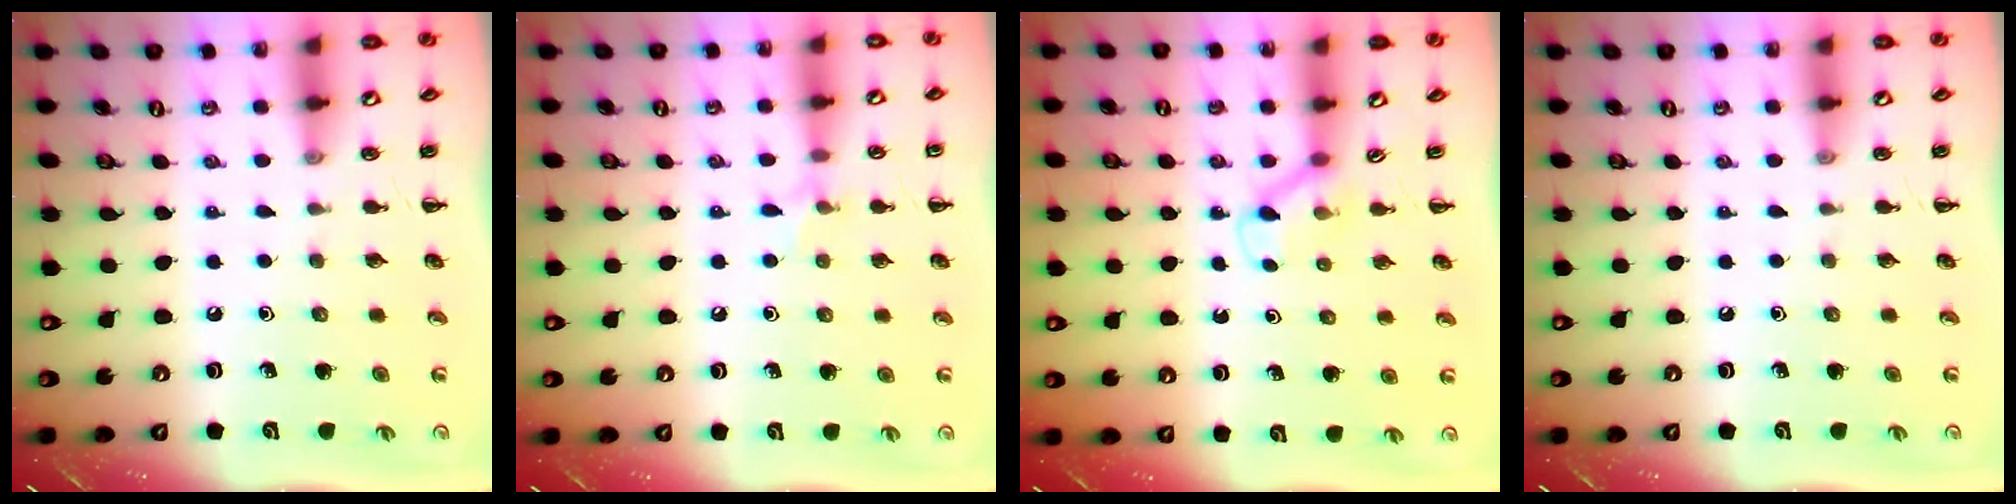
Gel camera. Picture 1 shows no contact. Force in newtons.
{"total": 5.5, "press": 5.2, "slide": 1.6}
{"total": 2.6, "press": 2.4, "slide": 0.9}
{"total": 0.0}